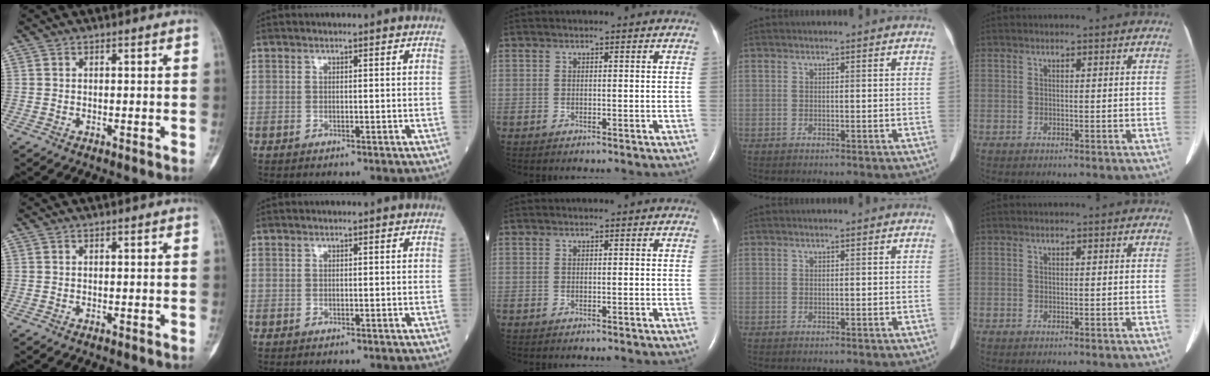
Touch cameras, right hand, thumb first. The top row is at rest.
{}